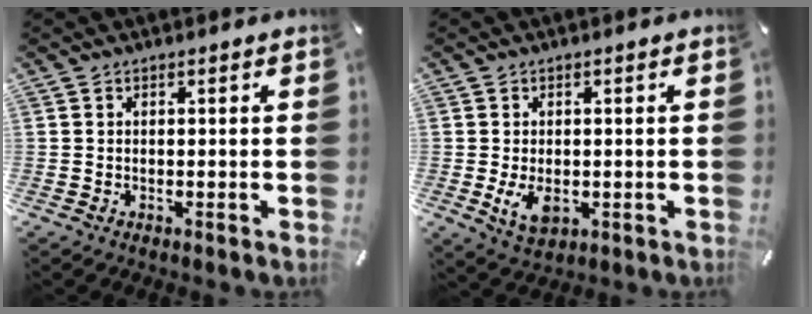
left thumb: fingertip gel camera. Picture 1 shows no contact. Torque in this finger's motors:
{"motor_torque": [0.71, 1.96, 0.66, 0.06, 0.07]}